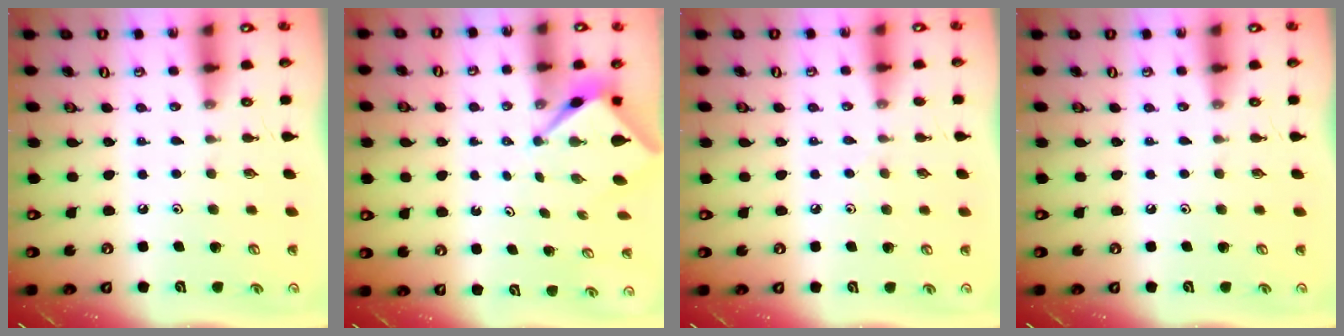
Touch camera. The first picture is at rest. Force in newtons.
{"total": 2.5, "press": 2.5, "slide": 0.2}
{"total": 2.9, "press": 2.8, "slide": 0.4}
{"total": 0.0}